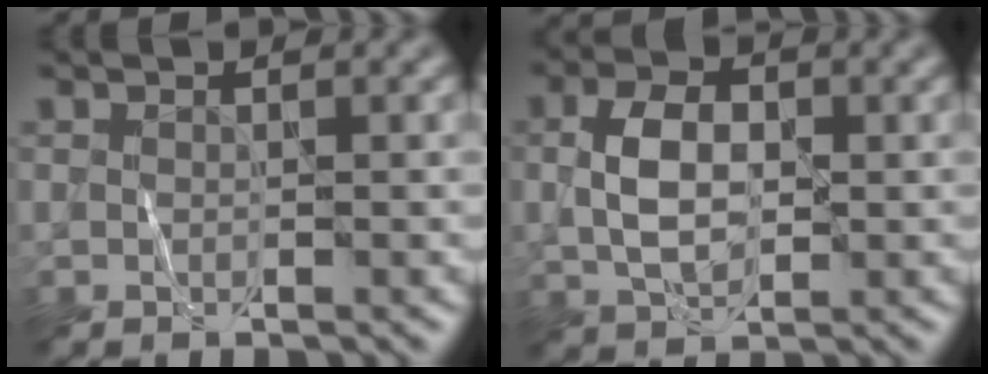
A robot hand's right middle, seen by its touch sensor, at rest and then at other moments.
{"total": 4.5, "force": [0.0, 2.8, 3.5], "torque": [-0.069, 0.004, -0.001]}